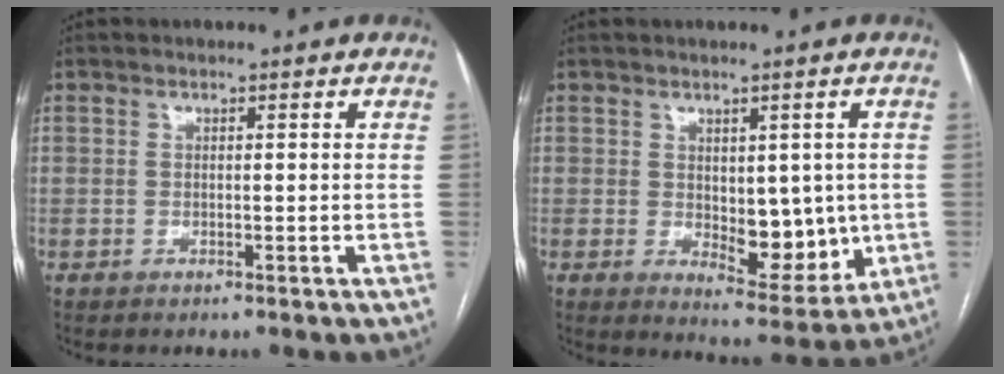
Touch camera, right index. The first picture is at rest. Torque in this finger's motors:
{"motor_torque": [0.43, 0.57, 0.11, 0.03]}